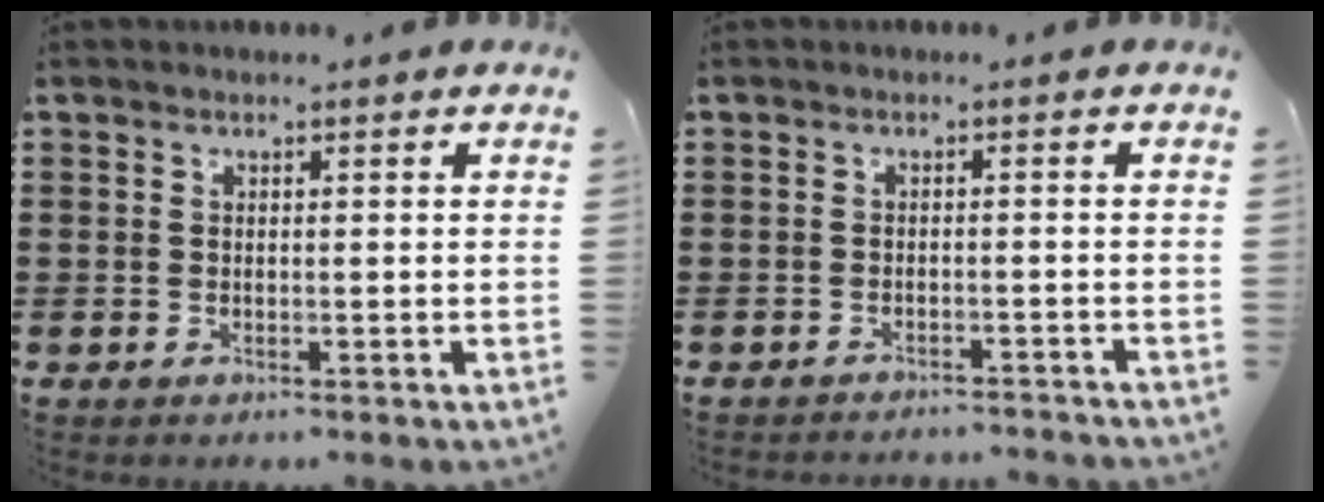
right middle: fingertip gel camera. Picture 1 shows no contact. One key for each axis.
{"total": 1.6, "fx": -1.6, "fy": -0.2, "fz": 0.2, "tx": -0.005, "ty": 0.004, "tz": -0.033}